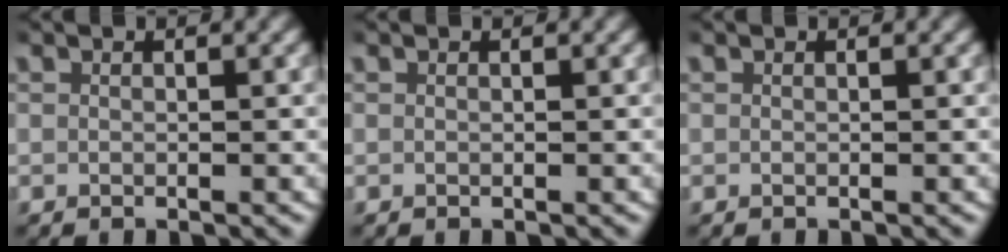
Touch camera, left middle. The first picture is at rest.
{"total": 0.0}
{"total": 0.0}